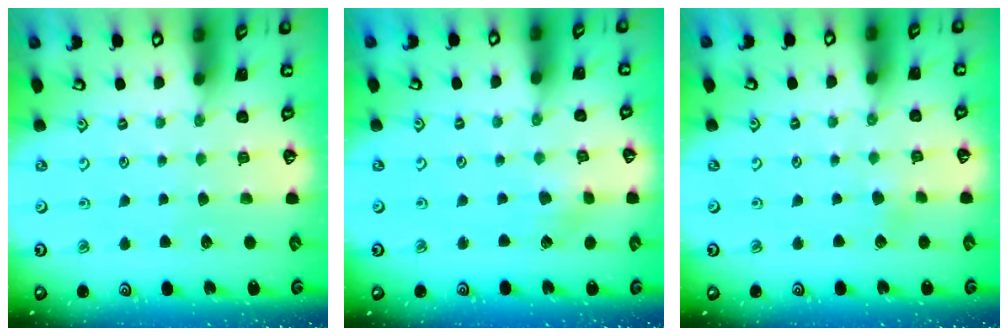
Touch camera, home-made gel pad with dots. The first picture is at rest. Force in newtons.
{"total": 2.8, "press": 2.8, "slide": 0.2}
{"total": 2.1, "press": 2.0, "slide": 0.6}